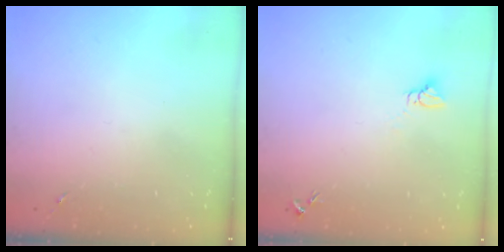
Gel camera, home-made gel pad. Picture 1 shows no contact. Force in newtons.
{"total": 3.0, "press": 3.0, "slide": 0.1}